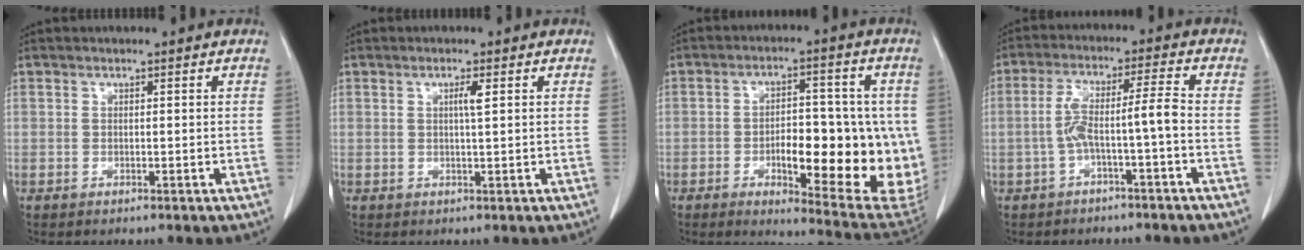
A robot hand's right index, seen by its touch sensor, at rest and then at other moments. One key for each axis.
{"total": 1.7, "fx": 0.5, "fy": -0.1, "fz": 1.6, "tx": -0.029, "ty": 0.001, "tz": 0.009}
{"total": 18.8, "fx": -2.8, "fy": 5.5, "fz": 17.7, "tx": -0.178, "ty": 0.008, "tz": -0.019}
{"total": 6.3, "fx": -1.8, "fy": -0.1, "fz": 6.1, "tx": -0.120, "ty": 0.027, "tz": -0.027}